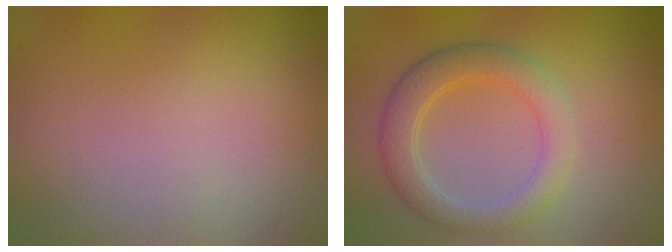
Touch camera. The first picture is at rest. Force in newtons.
{"total": 4.0, "press": 4.0, "slide": 0.3}